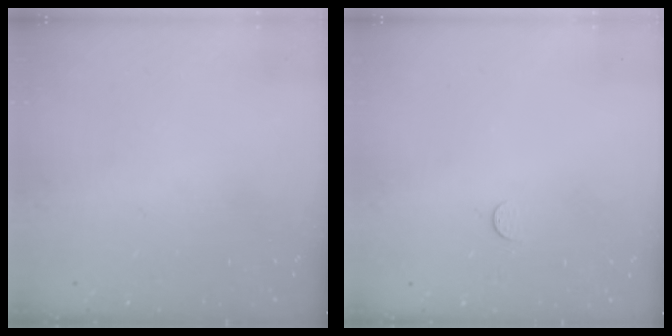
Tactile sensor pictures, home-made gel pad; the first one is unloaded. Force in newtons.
{"total": 3.1, "press": 3.1, "slide": 0.4}